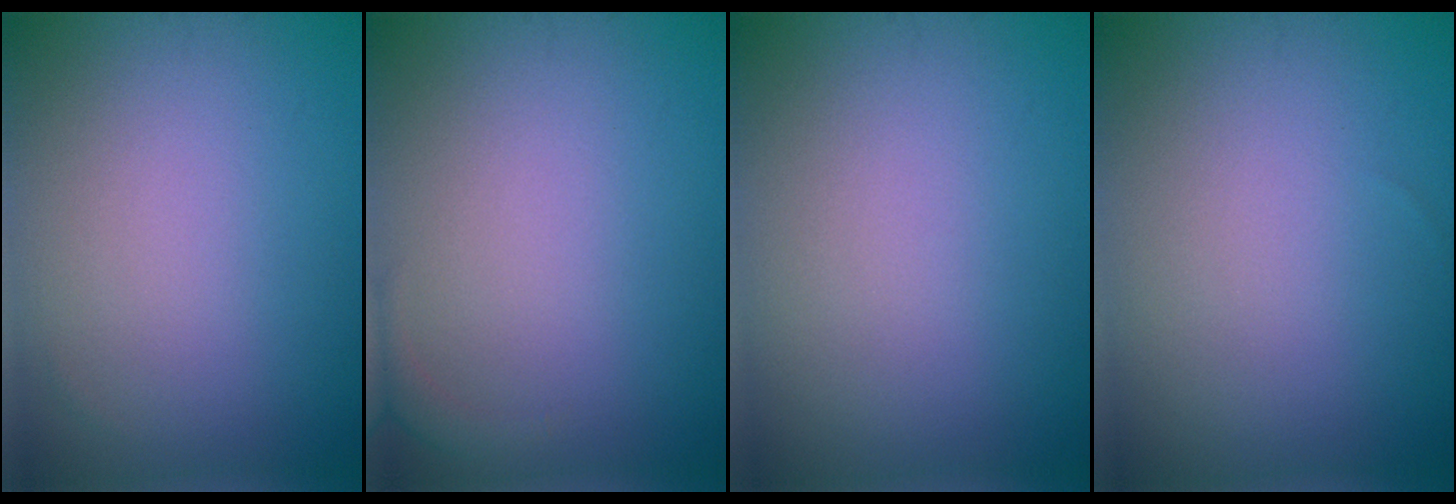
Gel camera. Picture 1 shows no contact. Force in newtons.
{"total": 1.0, "press": 1.0, "slide": 0.2}
{"total": 0.0}
{"total": 0.0}